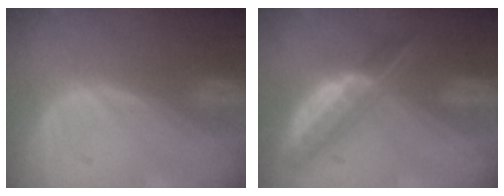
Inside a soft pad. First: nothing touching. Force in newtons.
{"total": 6.7, "press": 5.7, "slide": 3.6}